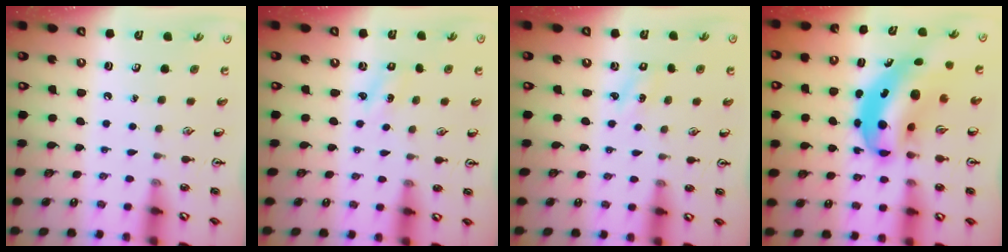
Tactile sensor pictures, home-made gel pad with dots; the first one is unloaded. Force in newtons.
{"total": 1.4, "press": 1.3, "slide": 0.6}
{"total": 1.2, "press": 1.1, "slide": 0.4}
{"total": 10.3, "press": 9.8, "slide": 3.1}